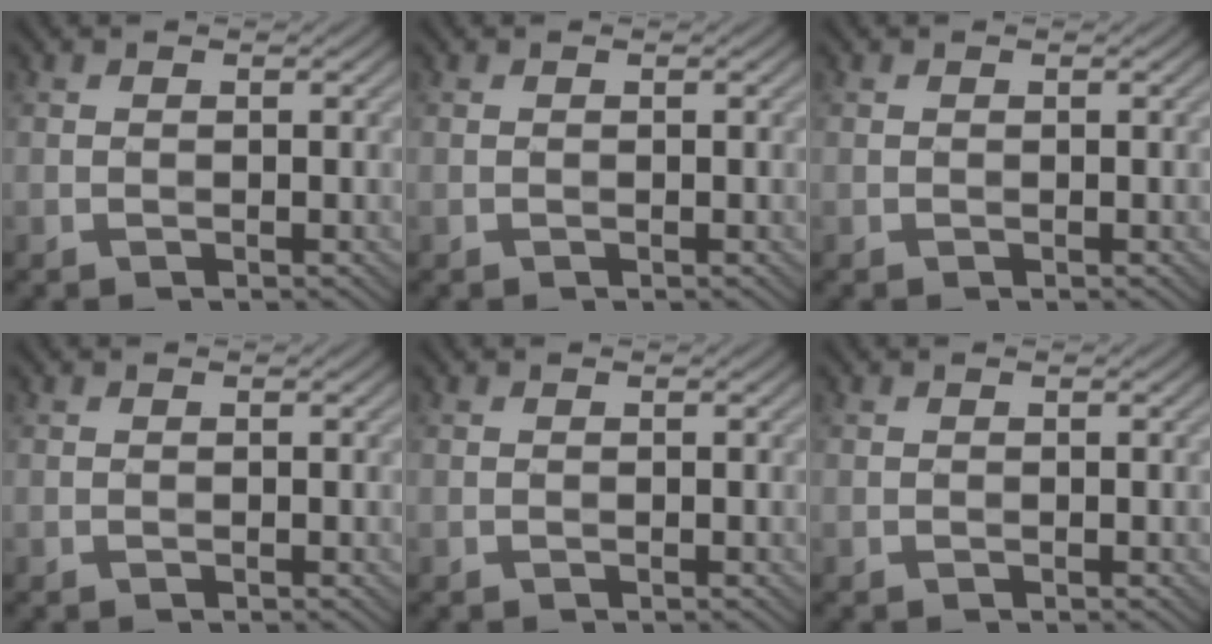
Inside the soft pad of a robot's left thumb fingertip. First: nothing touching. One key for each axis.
{"total": 0.0}
{"total": 0.0}
{"total": 0.0}
{"total": 0.0}
{"total": 0.0}